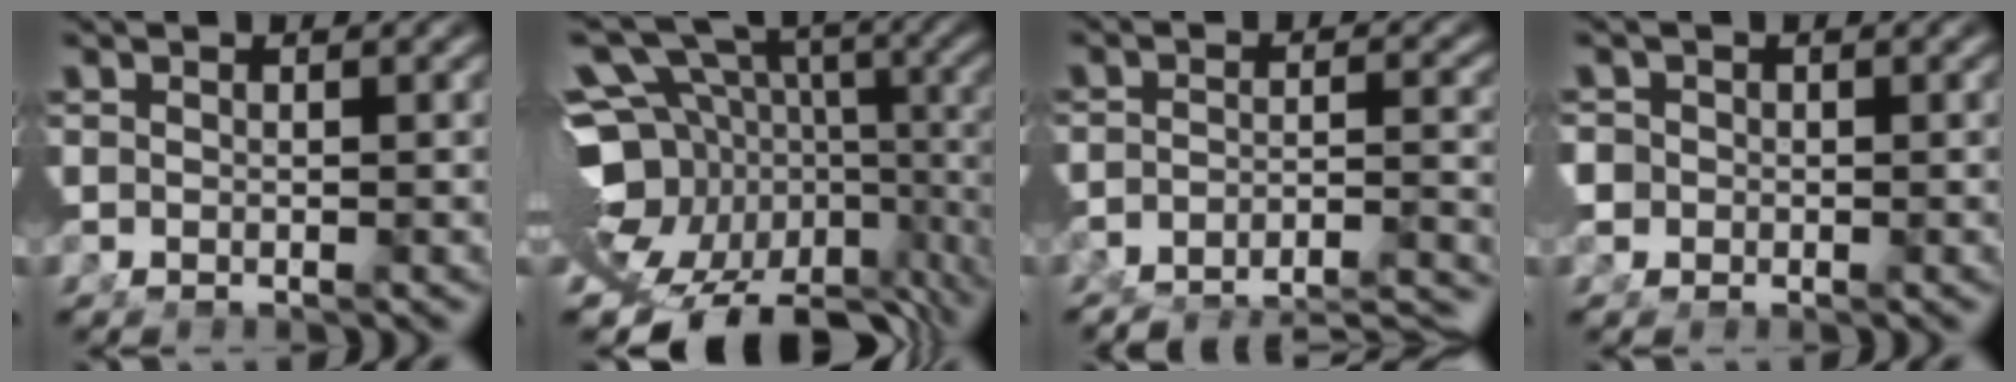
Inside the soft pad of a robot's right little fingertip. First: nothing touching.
{"total": 21.2, "force": [-5.9, 16.0, 12.6], "torque": [-0.213, -0.060, -0.074]}
{"total": 11.9, "force": [-11.2, 3.1, 2.6], "torque": [-0.014, -0.027, -0.169]}
{"total": 2.4, "force": [-0.7, 2.1, 0.8], "torque": [-0.025, -0.013, -0.009]}